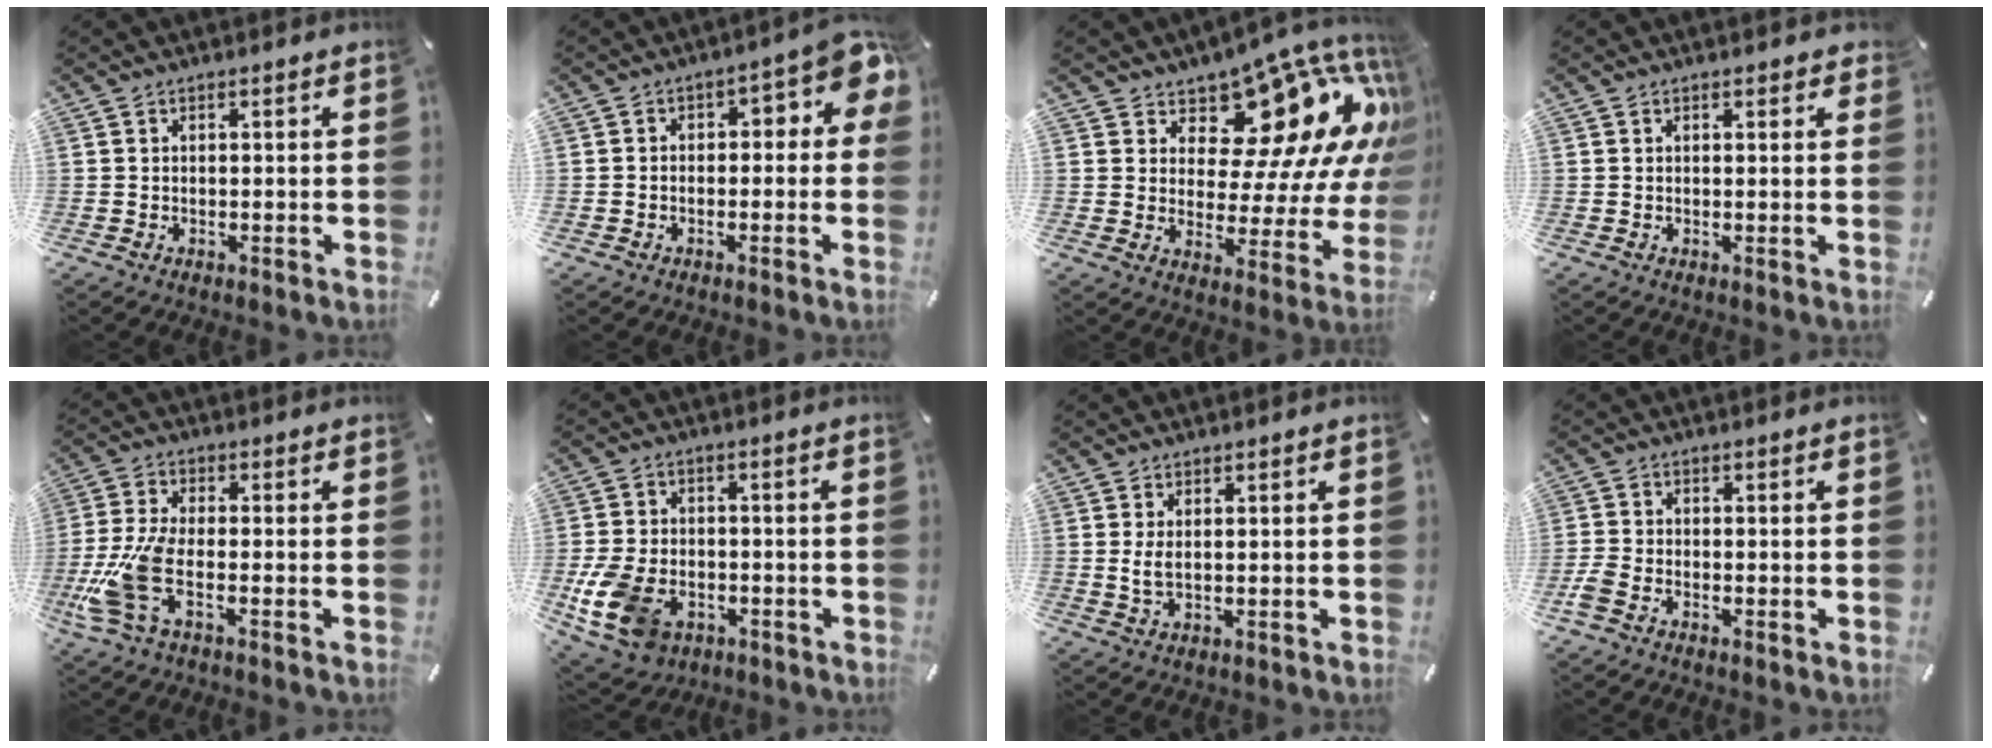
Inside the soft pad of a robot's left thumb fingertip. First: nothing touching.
{"total": 6.4, "force": [0.6, 4.3, 4.7], "torque": [-0.055, -0.004, 0.004]}
{"total": 18.4, "force": [9.6, 10.2, 12.0], "torque": [-0.151, -0.081, 0.159]}
{"total": 0.9, "force": [0.6, 0.5, 0.5], "torque": [-0.002, -0.002, 0.009]}
{"total": 11.6, "force": [-3.3, 5.1, 9.8], "torque": [-0.229, -0.014, -0.062]}
{"total": 12.2, "force": [-4.8, 8.5, 7.4], "torque": [-0.166, 0.025, -0.084]}
{"total": 2.9, "force": [0.5, 1.2, 2.6], "torque": [-0.057, 0.001, 0.007]}
{"total": 2.9, "force": [-1.9, 1.5, 1.7], "torque": [-0.039, 0.006, -0.037]}